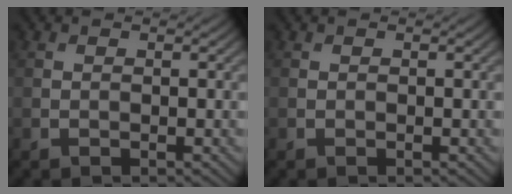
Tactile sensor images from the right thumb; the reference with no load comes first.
{"total": 0.0}